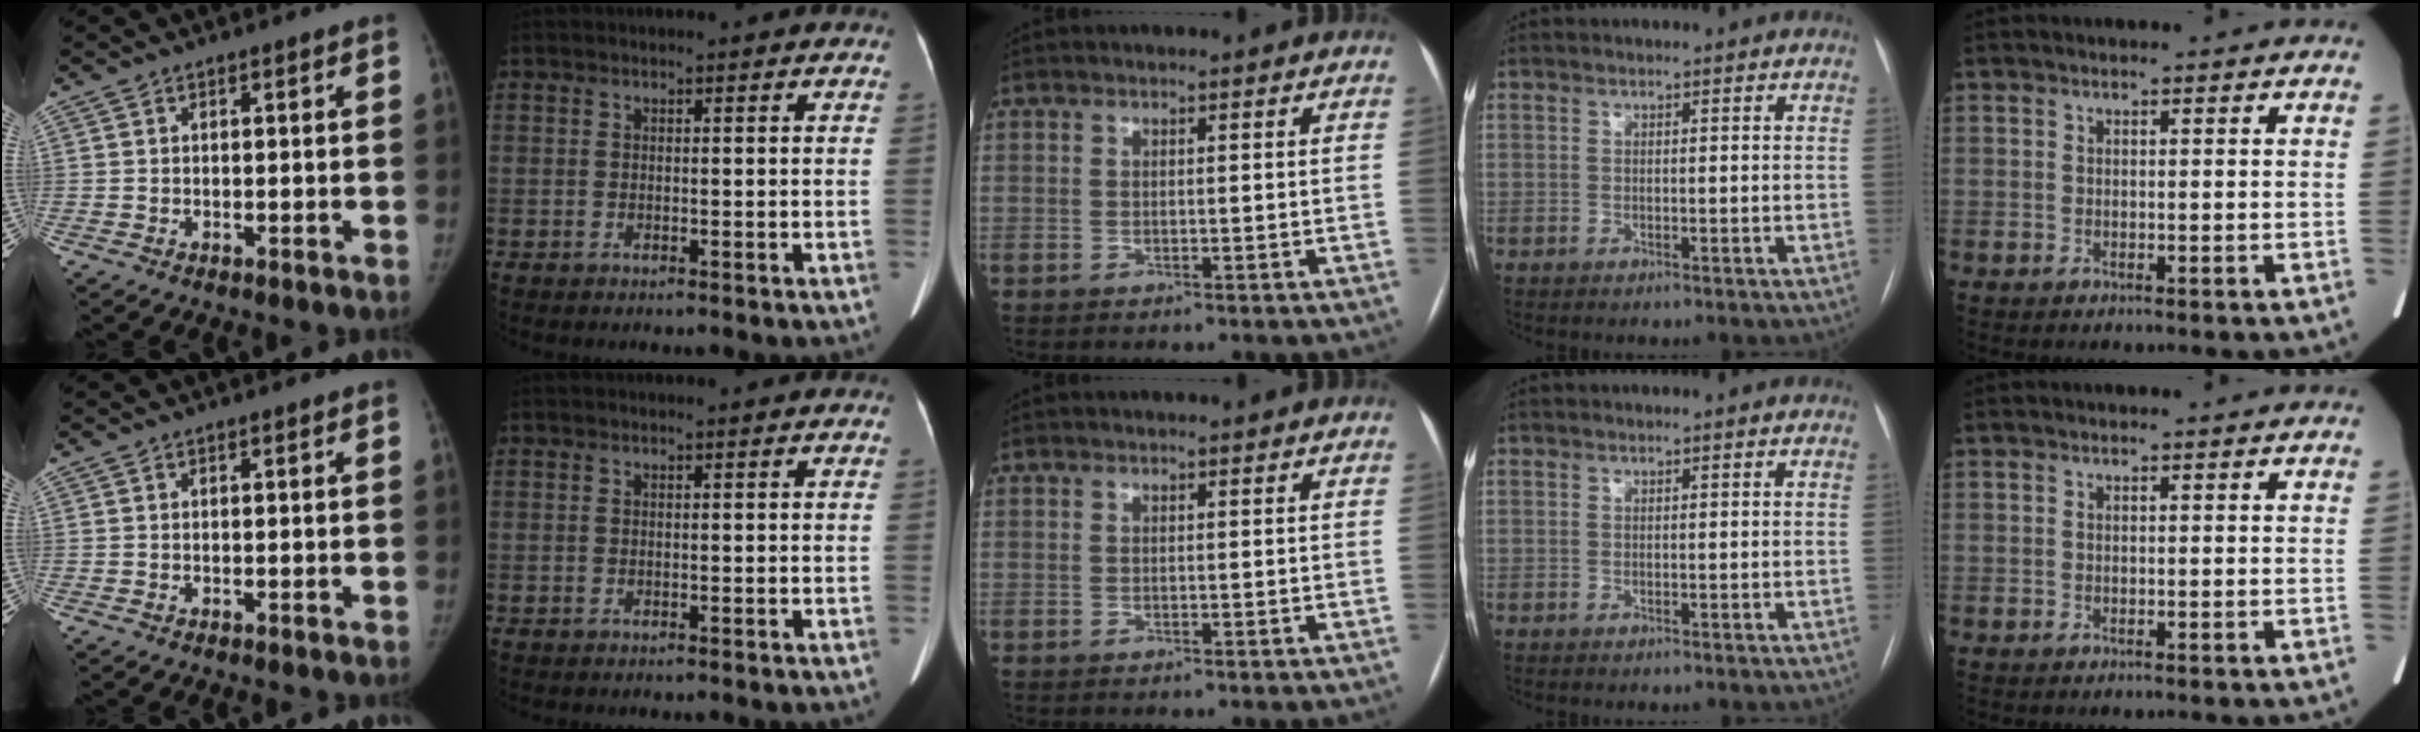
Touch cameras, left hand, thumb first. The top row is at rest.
{}